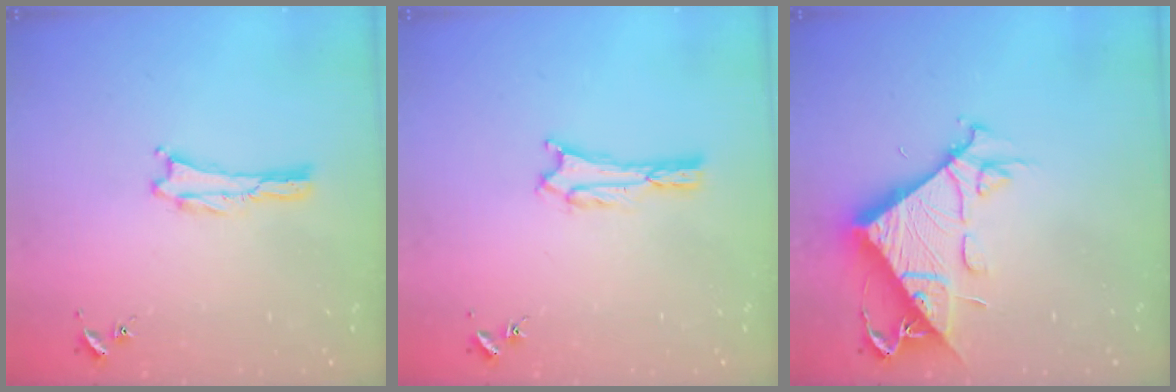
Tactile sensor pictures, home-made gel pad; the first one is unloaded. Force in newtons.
{"total": 1.7, "press": 1.7, "slide": 0.3}
{"total": 11.0, "press": 11.0, "slide": 1.1}